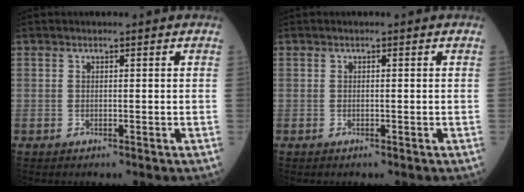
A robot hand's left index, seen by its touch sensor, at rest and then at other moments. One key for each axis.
{"total": 0.0}